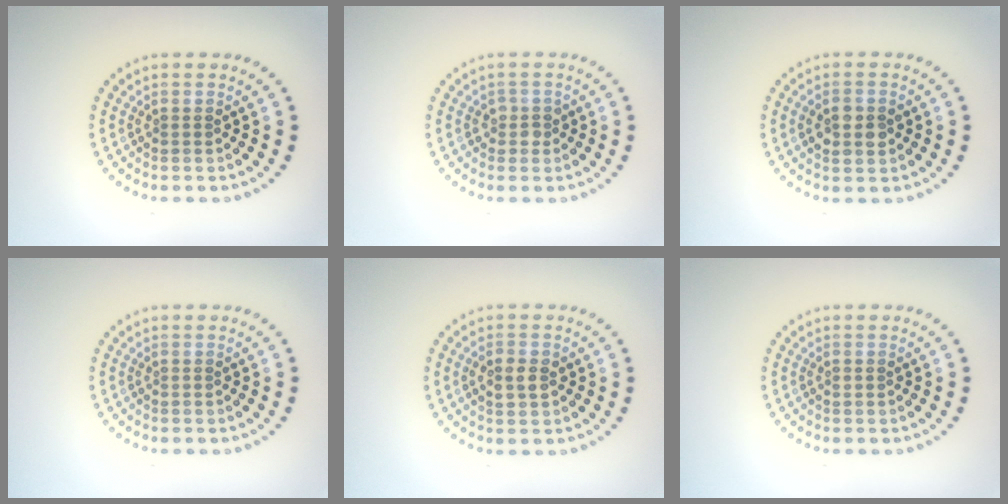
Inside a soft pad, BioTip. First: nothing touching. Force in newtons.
{"total": 1.3, "press": 1.1, "slide": 0.6}
{"total": 2.9, "press": 2.9, "slide": 0.1}
{"total": 0.0}
{"total": 2.2, "press": 2.2, "slide": 0.1}
{"total": 0.6, "press": 0.6, "slide": 0.1}